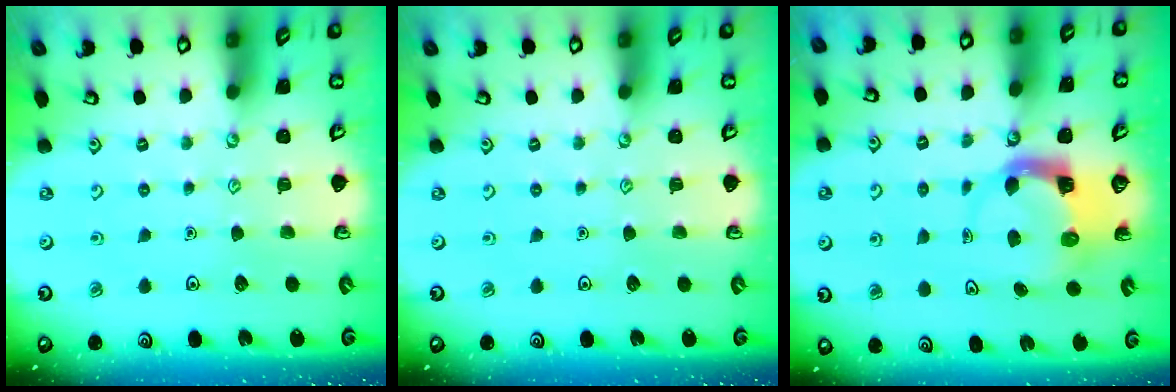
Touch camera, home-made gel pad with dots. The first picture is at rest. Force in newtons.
{"total": 0.0}
{"total": 4.0, "press": 3.9, "slide": 0.6}